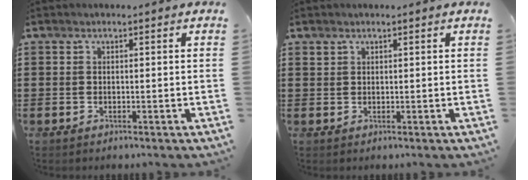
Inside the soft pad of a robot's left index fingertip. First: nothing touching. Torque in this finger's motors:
{"motor_torque": [0.00, -0.02, -0.03, -0.03]}